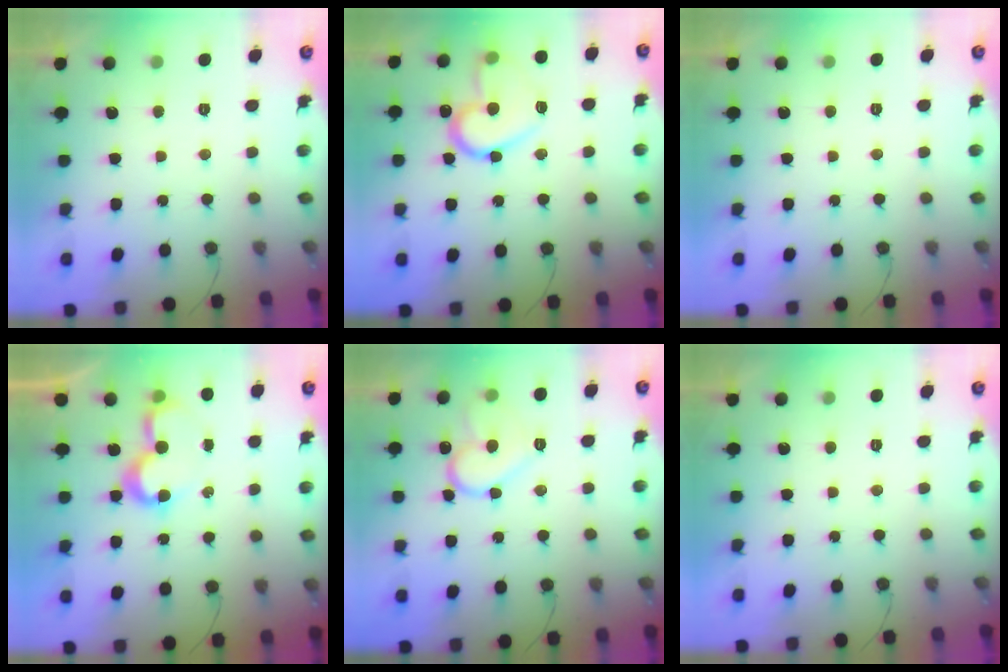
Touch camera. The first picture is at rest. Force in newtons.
{"total": 15.4, "press": 15.3, "slide": 1.6}
{"total": 1.9, "press": 1.9, "slide": 0.1}
{"total": 7.5, "press": 7.4, "slide": 0.9}
{"total": 13.8, "press": 13.8, "slide": 1.2}
{"total": 1.8, "press": 1.8, "slide": 0.0}